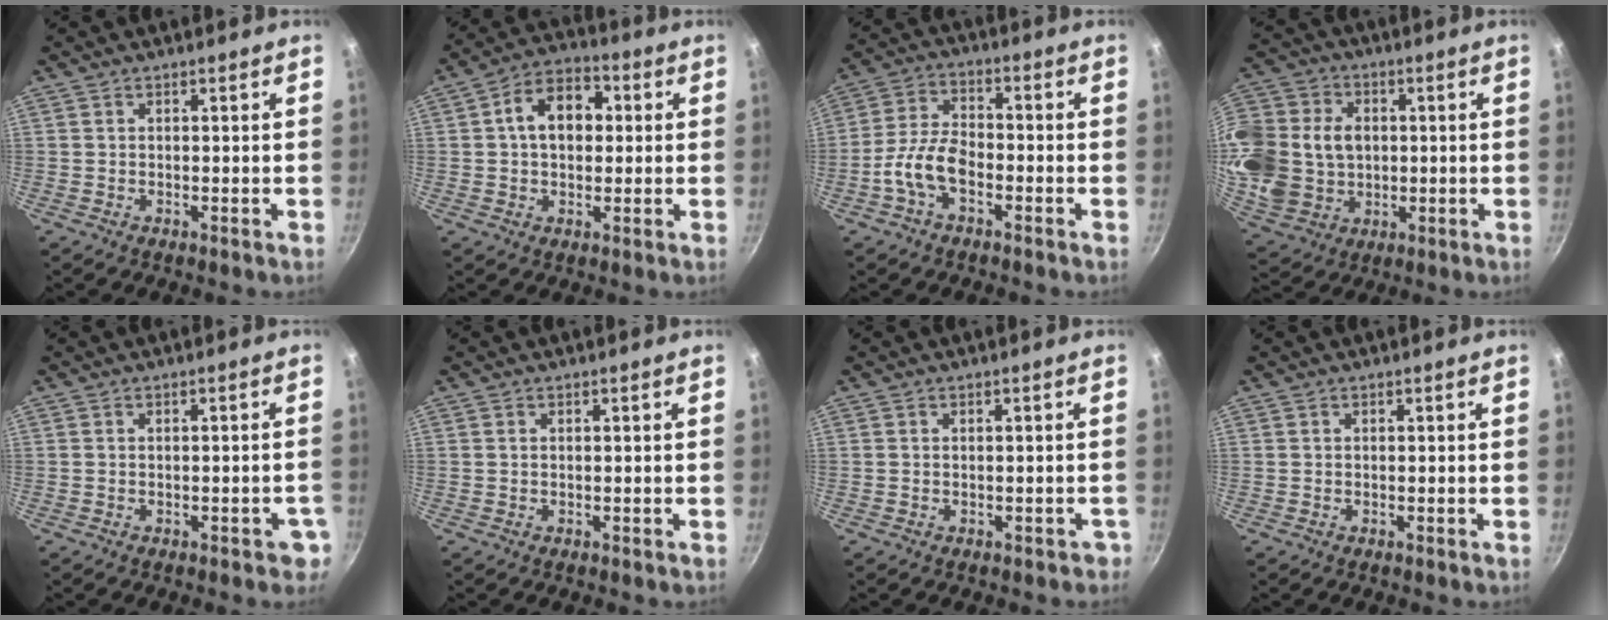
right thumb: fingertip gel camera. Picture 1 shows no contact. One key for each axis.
{"total": 10.5, "fx": 1.5, "fy": 7.4, "fz": 7.3, "tx": -0.077, "ty": 0.024, "tz": 0.008}
{"total": 8.1, "fx": -3.4, "fy": 4.3, "fz": 6.0, "tx": -0.112, "ty": 0.037, "tz": -0.072}
{"total": 25.0, "fx": 1.5, "fy": 20.4, "fz": 14.4, "tx": -0.326, "ty": 0.031, "tz": 0.039}
{"total": 3.1, "fx": -1.3, "fy": 1.6, "fz": 2.3, "tx": -0.010, "ty": 0.016, "tz": -0.010}
{"total": 0.0}
{"total": 1.4, "fx": -0.7, "fy": 0.9, "fz": 0.7, "tx": 0.005, "ty": 0.020, "tz": 0.004}
{"total": 0.0}